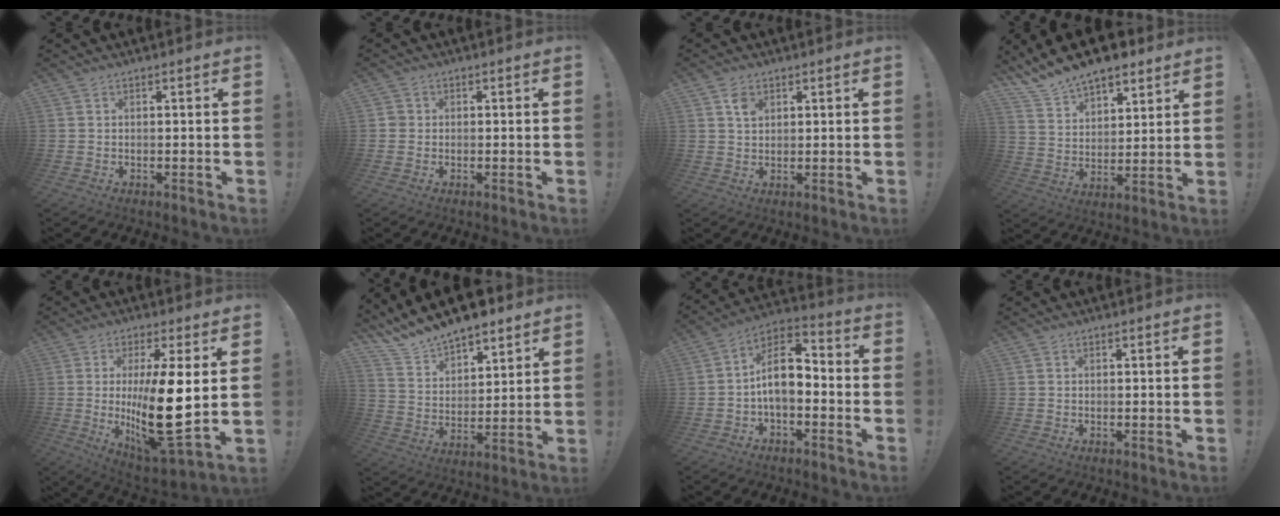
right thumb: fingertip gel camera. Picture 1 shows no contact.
{"total": 1.5, "force": [0.0, 1.4, 0.5], "torque": [-0.007, 0.005, 0.000]}
{"total": 3.6, "force": [1.8, 2.4, 1.9], "torque": [-0.020, -0.005, 0.031]}
{"total": 11.7, "force": [10.3, 4.3, 3.4], "torque": [-0.087, -0.079, 0.192]}
{"total": 19.7, "force": [1.2, 6.0, 18.7], "torque": [-0.315, -0.034, 0.021]}
{"total": 11.3, "force": [10.6, 3.1, 2.4], "torque": [-0.080, -0.089, 0.194]}
{"total": 11.1, "force": [-1.1, 6.5, 9.0], "torque": [-0.160, 0.011, -0.017]}
{"total": 0.0}